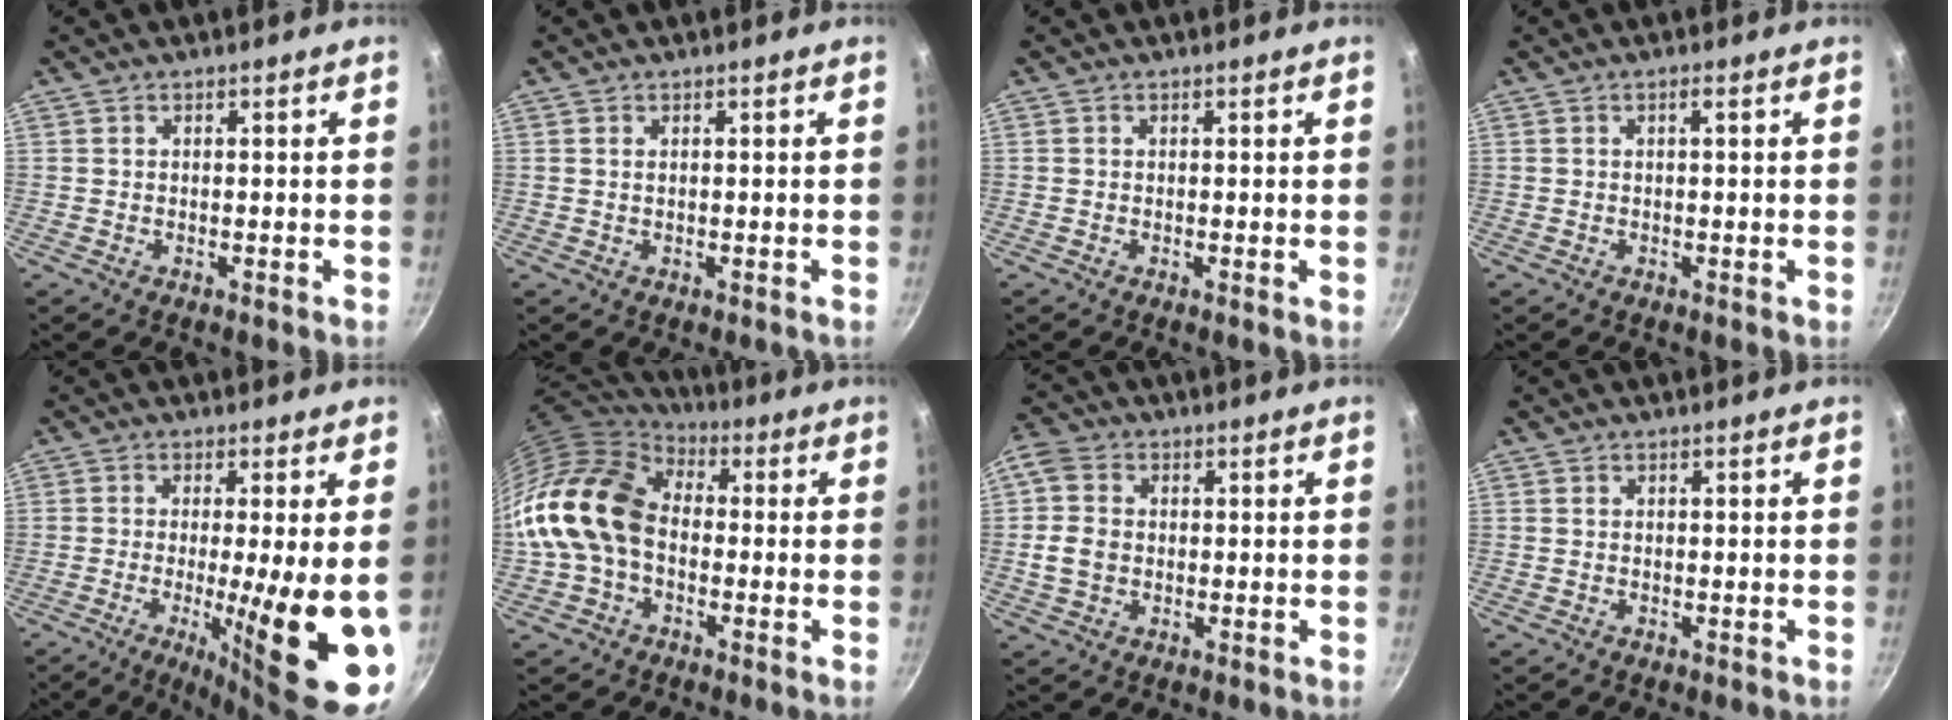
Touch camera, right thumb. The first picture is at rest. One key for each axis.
{"total": 0.5, "fx": 0.2, "fy": 0.3, "fz": 0.4, "tx": -0.008, "ty": 0.001, "tz": 0.003}
{"total": 0.0}
{"total": 1.0, "fx": 0.2, "fy": 0.0, "fz": 1.0, "tx": -0.019, "ty": 0.001, "tz": 0.005}
{"total": 15.9, "fx": -2.8, "fy": 2.7, "fz": 15.4, "tx": -0.224, "ty": -0.017, "tz": -0.033}
{"total": 17.7, "fx": -1.0, "fy": 12.9, "fz": 12.0, "tx": -0.213, "ty": 0.042, "tz": -0.033}
{"total": 7.6, "fx": 0.1, "fy": 6.2, "fz": 4.4, "tx": -0.072, "ty": 0.009, "tz": -0.010}
{"total": 0.0}